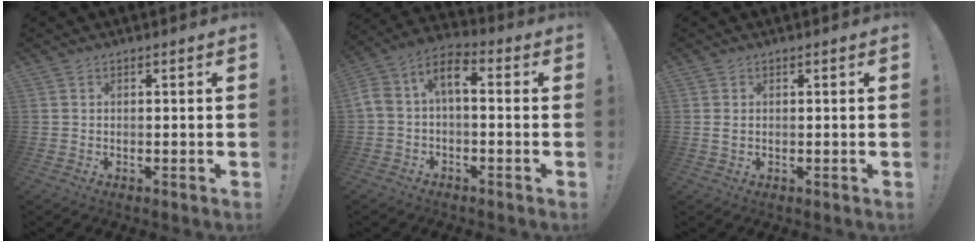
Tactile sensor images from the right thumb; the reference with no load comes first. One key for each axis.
{"total": 7.3, "fx": -0.4, "fy": 4.2, "fz": 6.0, "tx": -0.110, "ty": 0.011, "tz": -0.006}
{"total": 1.2, "fx": 0.3, "fy": 0.7, "fz": 0.9, "tx": -0.012, "ty": 0.001, "tz": 0.005}